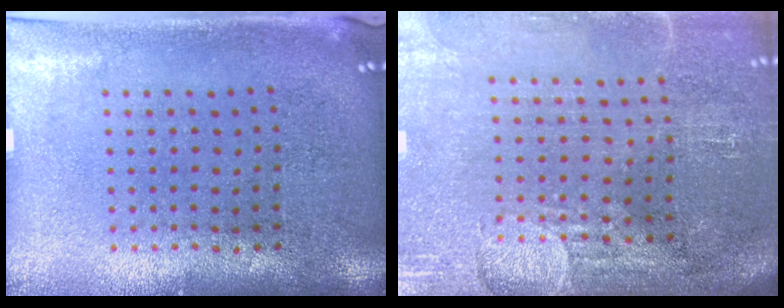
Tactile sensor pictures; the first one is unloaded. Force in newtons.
{"total": 4.3, "press": 3.7, "slide": 2.1}